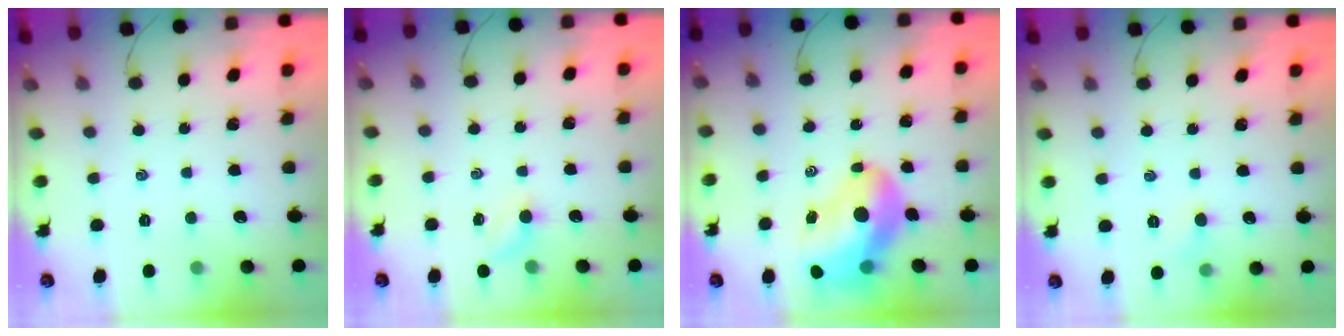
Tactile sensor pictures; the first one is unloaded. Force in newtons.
{"total": 2.6, "press": 2.4, "slide": 0.8}
{"total": 16.4, "press": 15.7, "slide": 4.8}
{"total": 3.3, "press": 3.1, "slide": 1.0}